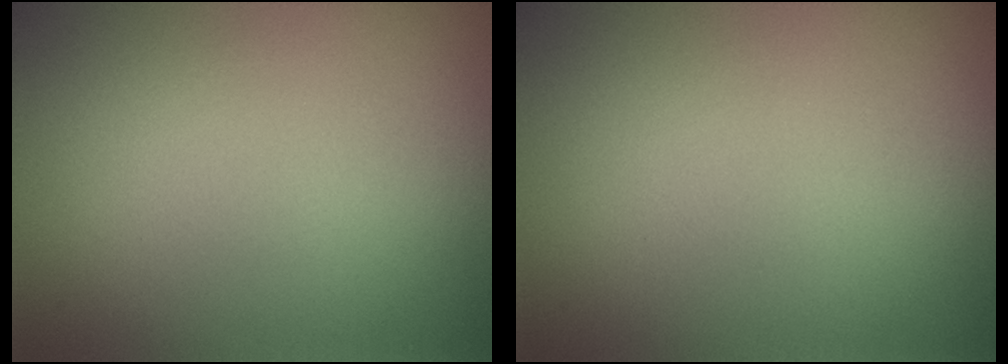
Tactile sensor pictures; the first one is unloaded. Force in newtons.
{"total": 0.0}